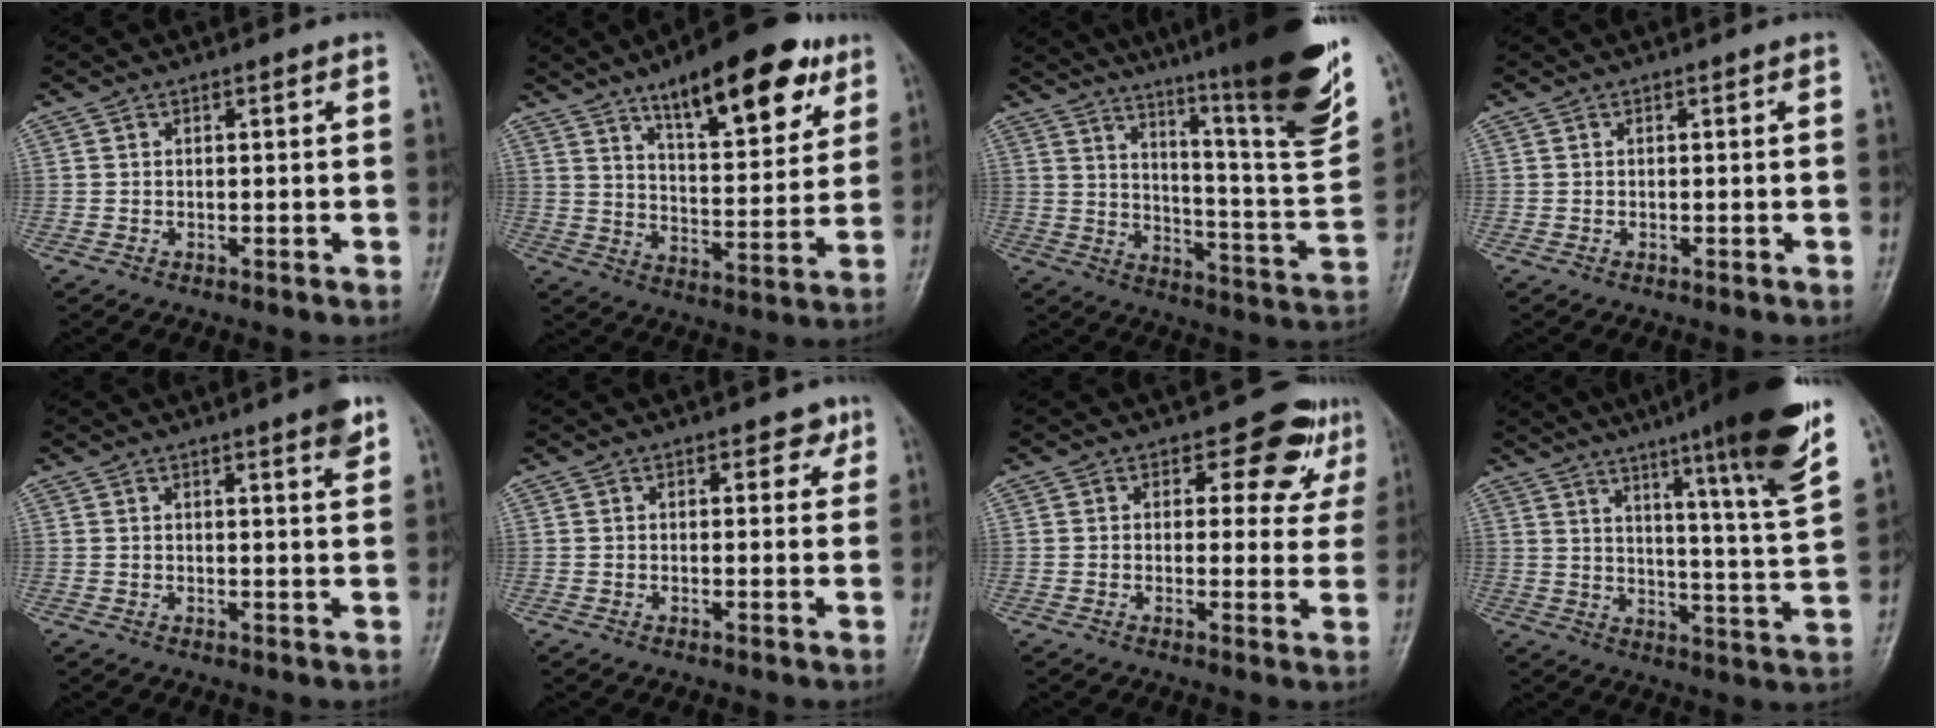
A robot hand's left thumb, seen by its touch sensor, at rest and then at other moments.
{"total": 19.4, "force": [11.6, 6.8, 14.0], "torque": [-0.165, -0.049, 0.178]}
{"total": 28.4, "force": [19.5, 2.6, 20.6], "torque": [-0.287, -0.106, 0.277]}
{"total": 0.0}
{"total": 3.6, "force": [2.3, 0.4, 2.7], "torque": [-0.031, -0.012, 0.028]}
{"total": 2.6, "force": [1.4, 1.7, 1.3], "torque": [0.007, -0.004, 0.012]}
{"total": 7.3, "force": [4.3, 4.7, 3.4], "torque": [-0.007, -0.022, 0.040]}
{"total": 20.2, "force": [13.4, 0.4, 15.2], "torque": [-0.203, -0.070, 0.183]}